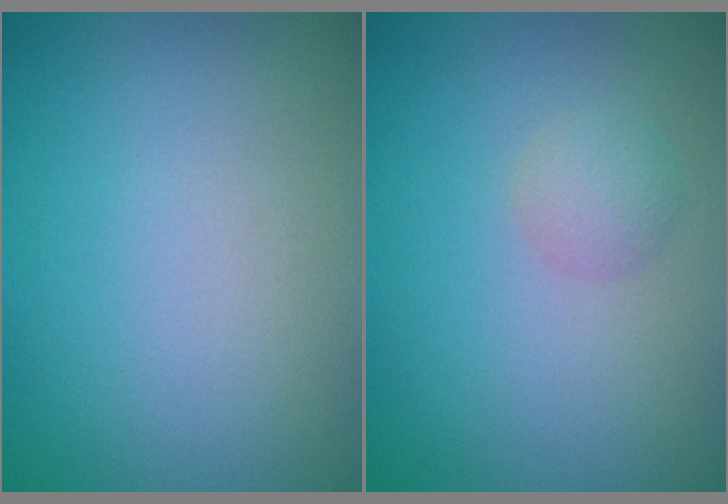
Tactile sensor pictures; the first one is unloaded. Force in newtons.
{"total": 1.5, "press": 1.5, "slide": 0.1}